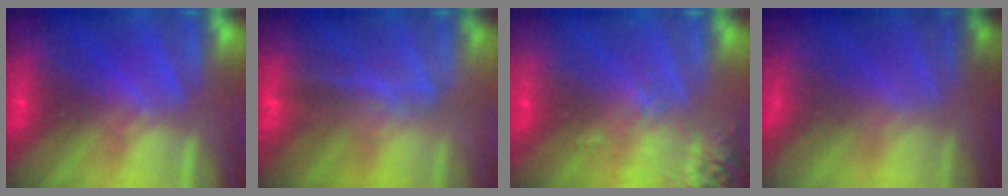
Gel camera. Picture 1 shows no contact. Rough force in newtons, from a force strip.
{"total": 2.4}
{"total": 2.6}
{"total": 7.4}